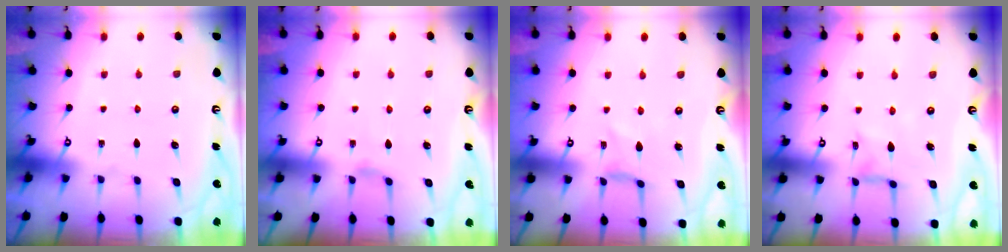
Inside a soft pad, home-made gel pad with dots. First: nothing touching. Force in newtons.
{"total": 0.8, "press": 0.7, "slide": 0.3}
{"total": 0.0}
{"total": 1.2, "press": 1.2, "slide": 0.2}